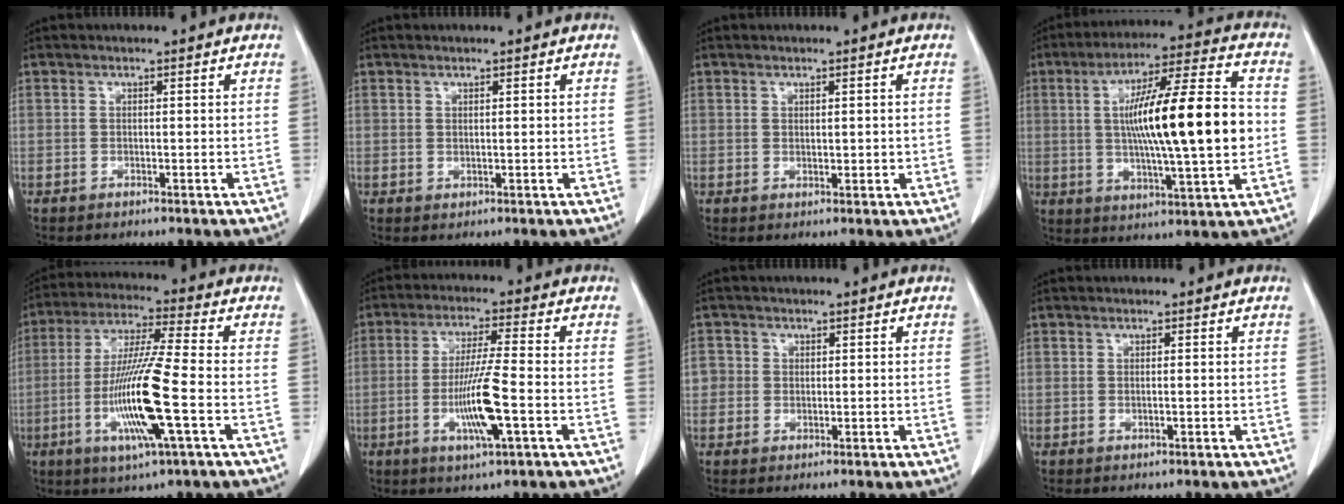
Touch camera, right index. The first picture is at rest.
{"total": 0.6, "force": [0.3, 0.3, 0.4], "torque": [-0.005, -0.003, 0.005]}
{"total": 1.6, "force": [0.2, 0.8, 1.3], "torque": [-0.023, -0.002, 0.006]}
{"total": 19.2, "force": [0.4, 1.9, 19.1], "torque": [-0.315, 0.011, 0.001]}
{"total": 14.8, "force": [-3.9, 0.2, 14.2], "torque": [-0.290, -0.017, -0.078]}
{"total": 9.9, "force": [-2.7, 0.2, 9.5], "torque": [-0.184, -0.013, -0.051]}
{"total": 3.6, "force": [0.4, 3.5, 0.7], "torque": [-0.007, 0.007, 0.005]}
{"total": 0.8, "force": [-0.1, 0.1, 0.8], "torque": [-0.020, -0.003, 0.000]}